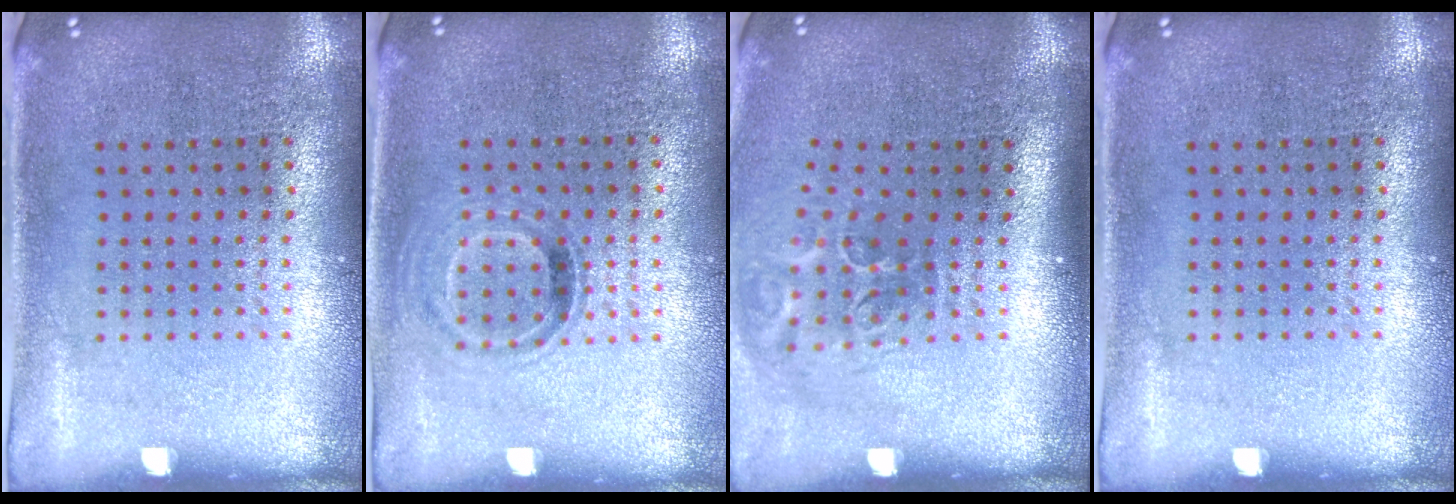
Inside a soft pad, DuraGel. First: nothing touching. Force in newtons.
{"total": 0.9, "press": 0.8, "slide": 0.3}
{"total": 2.0, "press": 1.2, "slide": 1.6}
{"total": 0.0}